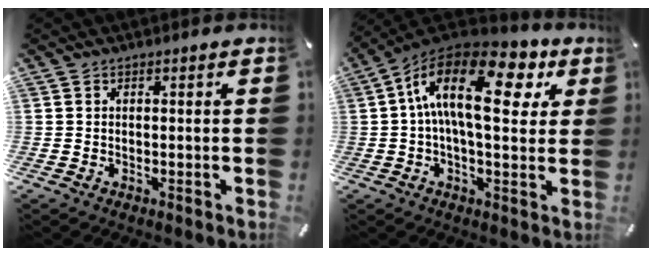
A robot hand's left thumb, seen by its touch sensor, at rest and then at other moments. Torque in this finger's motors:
{"motor_torque": [0.68, 2.97, 2.36, -0.41, 0.79]}